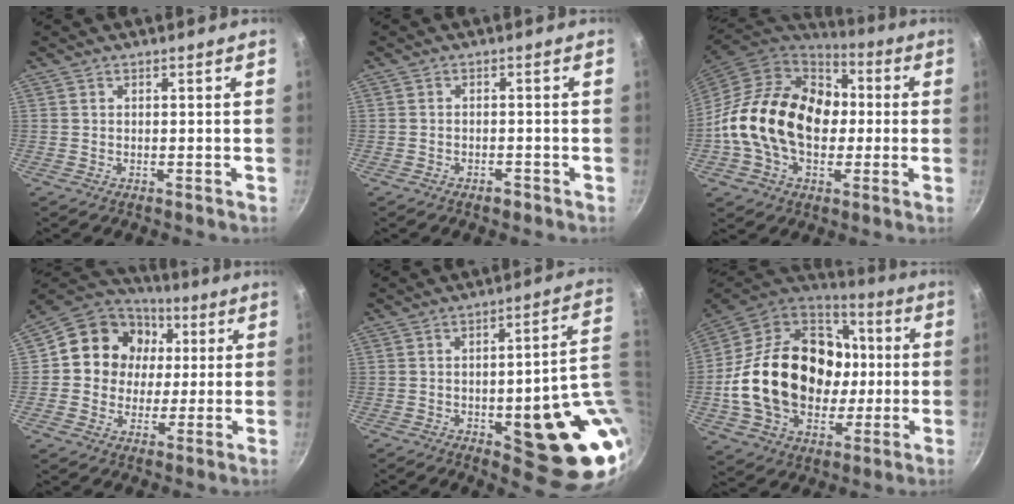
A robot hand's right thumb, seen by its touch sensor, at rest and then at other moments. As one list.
[{"total": 1.9, "force": [-1.3, 0.9, 0.9], "torque": [-0.014, 0.014, -0.017]}, {"total": 22.7, "force": [-0.4, 16.2, 15.8], "torque": [-0.243, 0.039, -0.012]}, {"total": 15.0, "force": [2.6, 13.2, 6.5], "torque": [-0.084, 0.017, 0.029]}, {"total": 20.6, "force": [-2.6, 6.8, 19.3], "torque": [-0.192, 0.003, -0.024]}, {"total": 29.9, "force": [-0.6, 22.3, 19.9], "torque": [-0.331, 0.036, 0.006]}]